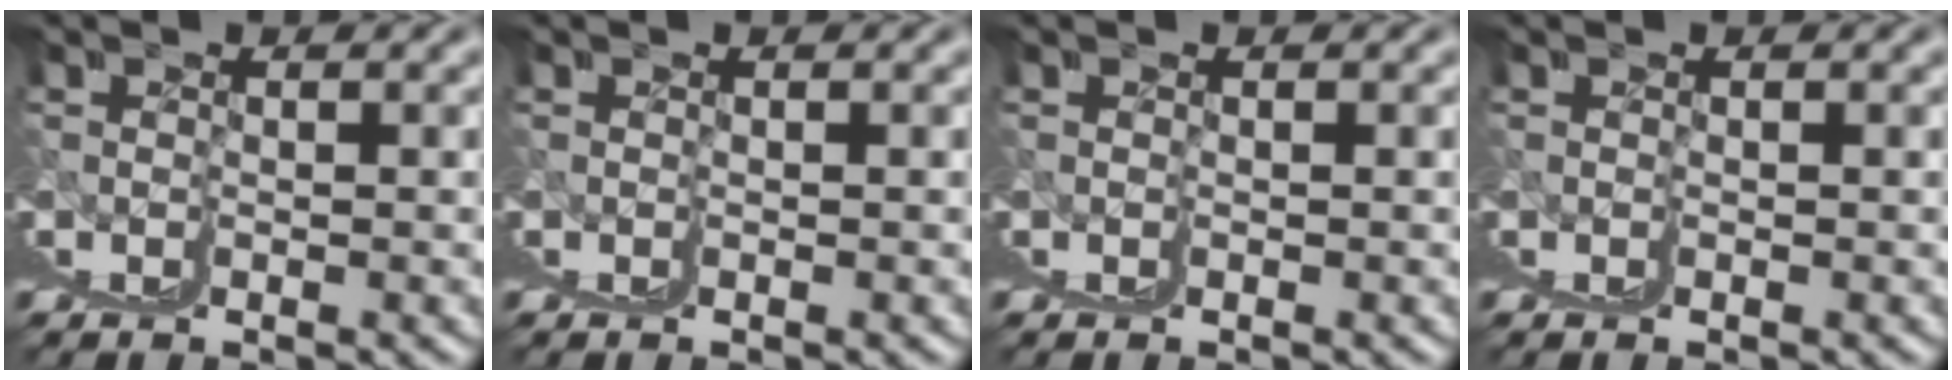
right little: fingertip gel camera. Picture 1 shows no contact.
{"total": 0.0}
{"total": 0.0}
{"total": 0.0}